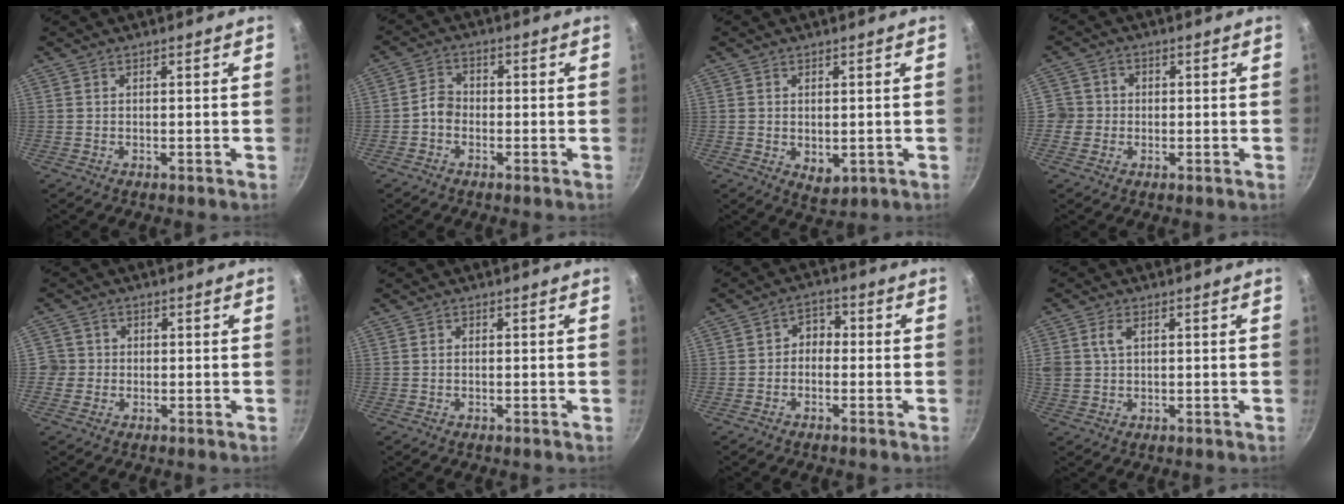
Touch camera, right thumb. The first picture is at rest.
{"total": 3.3, "force": [-1.4, 2.5, 1.6], "torque": [-0.019, 0.024, -0.032]}
{"total": 3.8, "force": [0.0, 2.6, 2.8], "torque": [-0.038, -0.014, 0.004]}
{"total": 4.1, "force": [-0.8, 3.9, 0.9], "torque": [0.014, 0.010, -0.021]}
{"total": 3.5, "force": [-0.6, 3.4, 0.6], "torque": [0.011, 0.011, -0.017]}
{"total": 0.6, "force": [0.0, 0.5, 0.4], "torque": [-0.006, 0.004, 0.000]}
{"total": 3.8, "force": [-0.7, 3.1, 2.2], "torque": [-0.010, 0.019, -0.023]}
{"total": 5.0, "force": [1.6, 3.3, 3.4], "torque": [-0.059, 0.005, 0.029]}